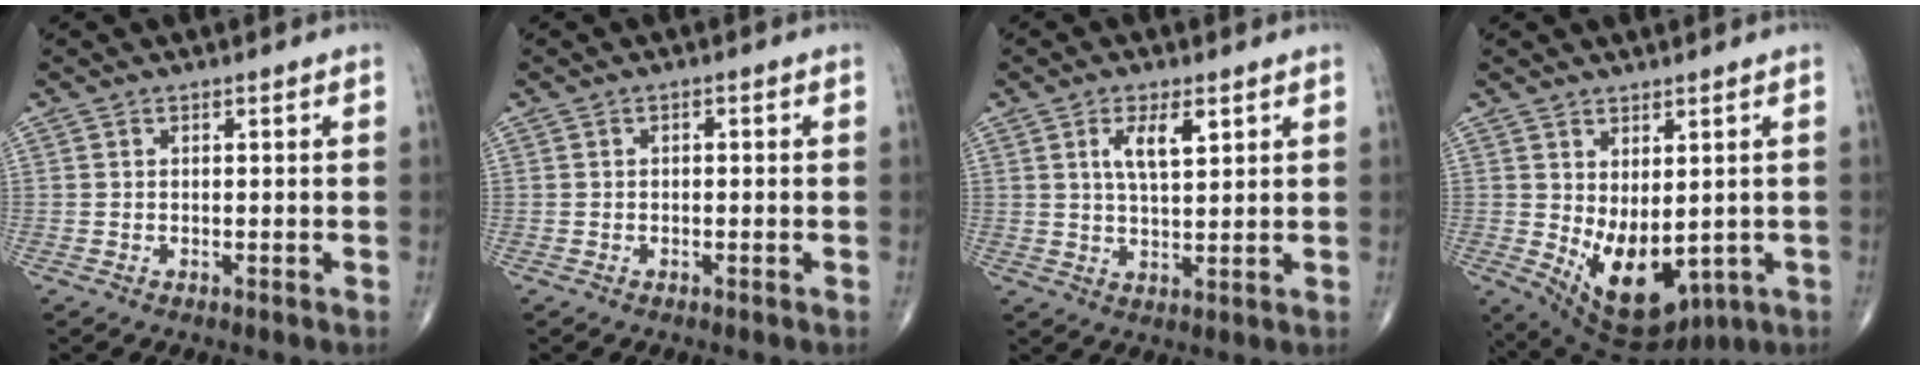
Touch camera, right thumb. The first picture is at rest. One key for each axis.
{"total": 0.6, "fx": -0.1, "fy": 0.5, "fz": 0.4, "tx": -0.001, "ty": 0.003, "tz": -0.006}
{"total": 6.1, "fx": 2.5, "fy": 2.3, "fz": 5.0, "tx": -0.082, "ty": -0.013, "tz": 0.048}
{"total": 12.7, "fx": -1.4, "fy": 7.0, "fz": 10.5, "tx": -0.153, "ty": -0.013, "tz": 0.010}